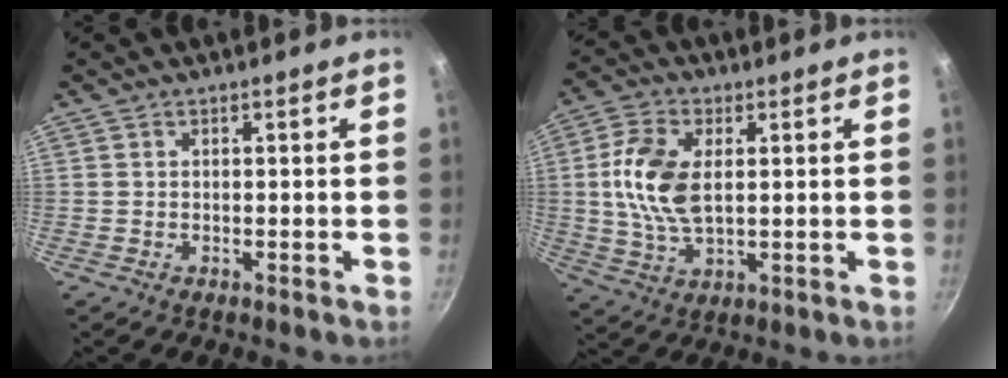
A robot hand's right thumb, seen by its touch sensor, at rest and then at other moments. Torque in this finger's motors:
{"motor_torque": [-0.74, 1.12, 0.86, 0.51, 0.14]}